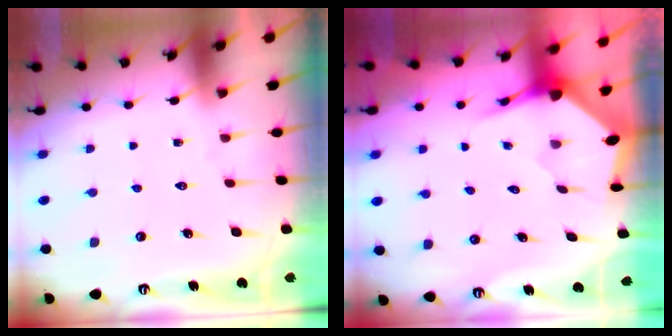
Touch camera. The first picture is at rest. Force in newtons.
{"total": 3.5, "press": 3.4, "slide": 0.5}